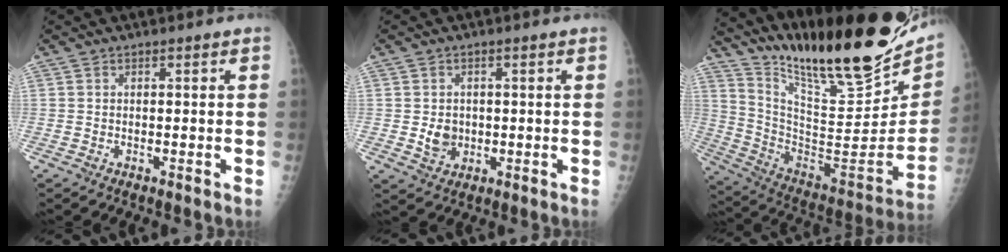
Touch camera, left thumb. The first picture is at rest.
{"total": 3.9, "force": [-0.1, 3.3, 2.1], "torque": [-0.022, -0.001, 0.007]}
{"total": 31.2, "force": [23.7, 6.9, 19.2], "torque": [-0.280, -0.115, 0.372]}